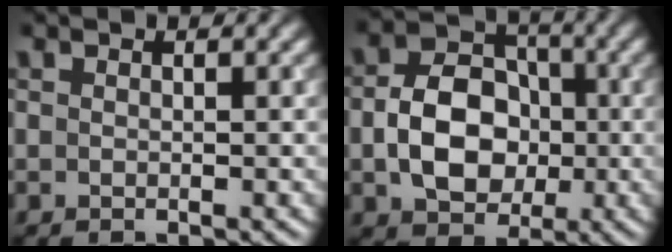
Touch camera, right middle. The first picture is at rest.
{"total": 7.1, "force": [-1.1, 5.3, 4.6], "torque": [-0.082, 0.001, -0.021]}